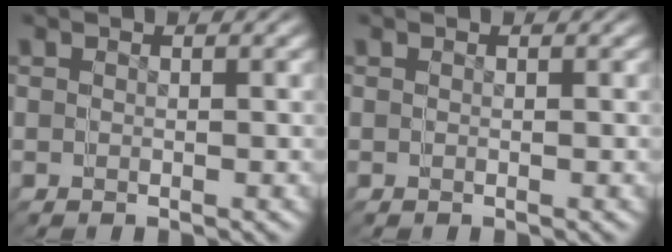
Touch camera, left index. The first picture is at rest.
{"total": 0.0}